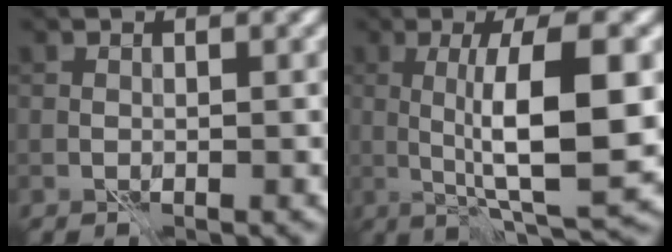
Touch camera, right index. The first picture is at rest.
{"total": 9.1, "force": [0.2, 1.9, 8.9], "torque": [-0.133, -0.003, 0.009]}